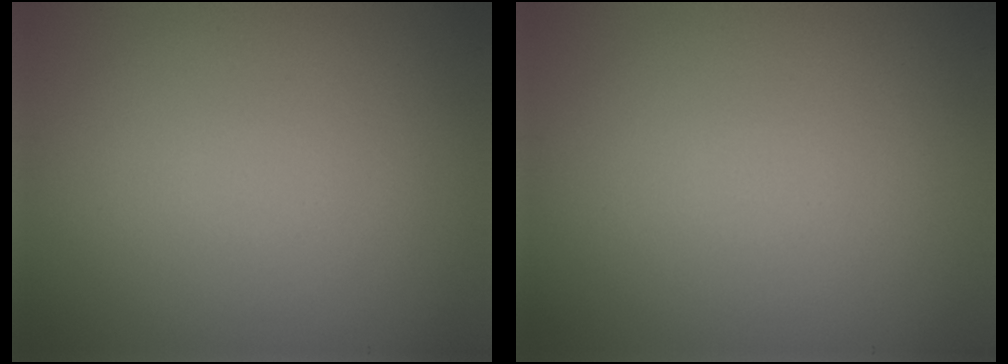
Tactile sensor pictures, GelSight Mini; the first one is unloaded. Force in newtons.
{"total": 0.0}